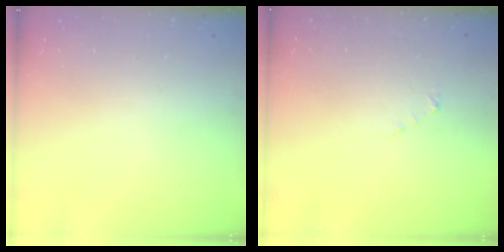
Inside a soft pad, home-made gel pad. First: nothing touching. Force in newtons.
{"total": 2.5, "press": 2.5, "slide": 0.2}